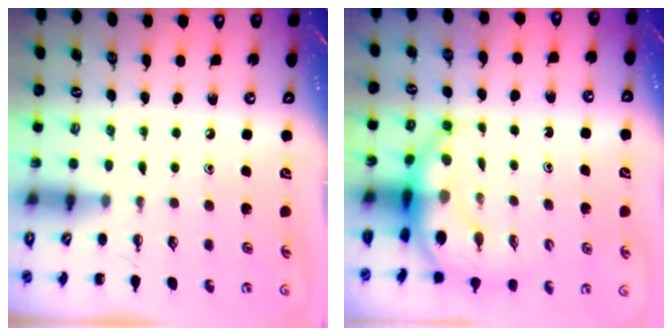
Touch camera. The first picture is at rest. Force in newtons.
{"total": 6.7, "press": 6.5, "slide": 1.5}